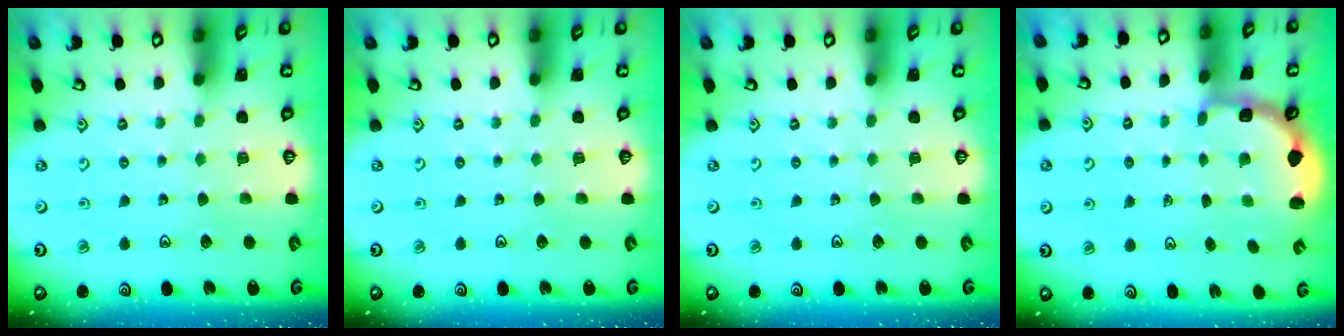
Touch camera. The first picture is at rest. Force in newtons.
{"total": 0.0}
{"total": 0.0}
{"total": 2.7, "press": 2.1, "slide": 1.7}